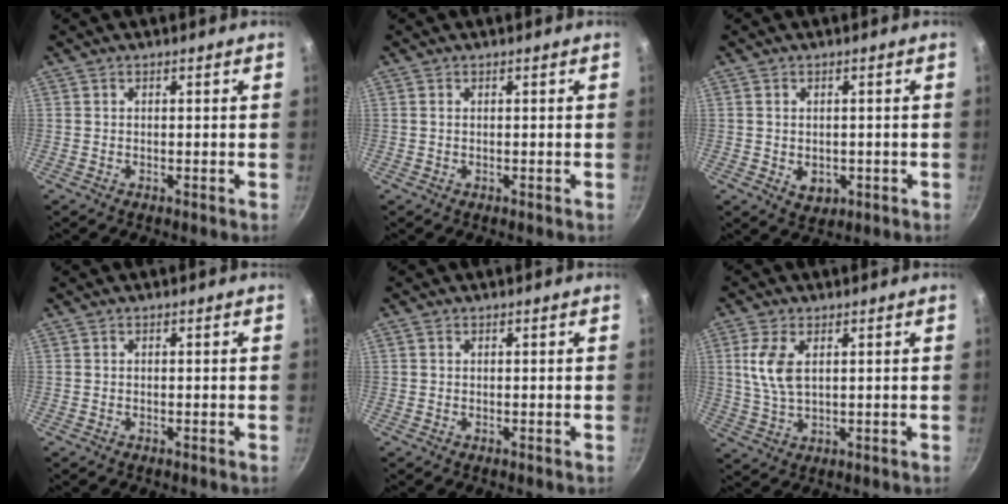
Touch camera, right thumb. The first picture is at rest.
{"total": 0.0}
{"total": 3.9, "force": [-0.6, 3.0, 2.4], "torque": [-0.028, -0.003, -0.001]}
{"total": 0.0}
{"total": 0.6, "force": [0.2, 0.4, 0.3], "torque": [-0.005, 0.002, 0.003]}
{"total": 7.0, "force": [2.0, 3.6, 5.7], "torque": [-0.115, -0.008, 0.043]}